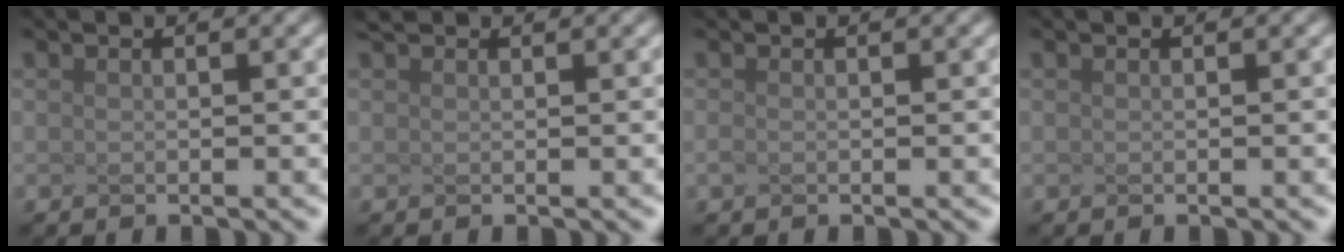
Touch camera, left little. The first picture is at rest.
{"total": 0.8, "force": [0.7, -0.3, -0.2], "torque": [-0.005, 0.001, 0.018]}
{"total": 0.6, "force": [-0.4, -0.3, -0.3], "torque": [-0.008, -0.007, -0.001]}
{"total": 0.0}